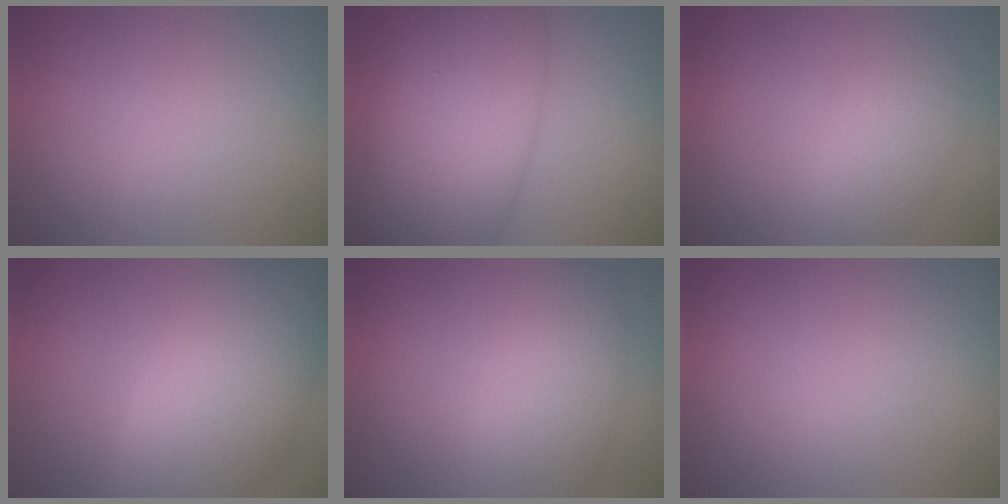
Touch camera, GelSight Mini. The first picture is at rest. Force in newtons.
{"total": 10.3, "press": 10.3, "slide": 0.5}
{"total": 2.5, "press": 2.5, "slide": 0.0}
{"total": 9.3, "press": 9.3, "slide": 0.1}
{"total": 4.9, "press": 4.9, "slide": 0.3}
{"total": 0.0}